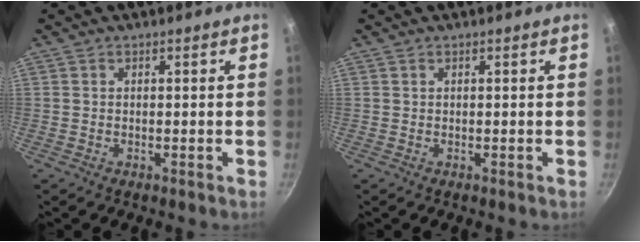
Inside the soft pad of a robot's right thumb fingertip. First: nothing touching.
{"total": 0.0}